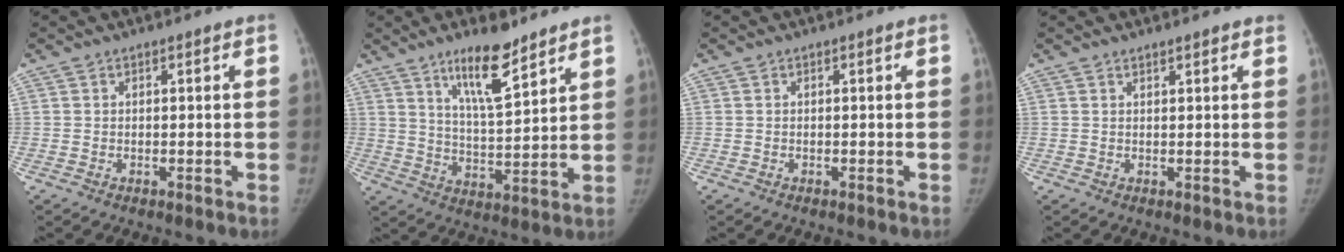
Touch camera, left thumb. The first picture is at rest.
{"total": 11.2, "force": [7.8, 2.6, 7.7], "torque": [-0.117, -0.059, 0.139]}
{"total": 0.0}
{"total": 1.5, "force": [1.3, 0.4, 0.7], "torque": [-0.008, -0.006, 0.019]}